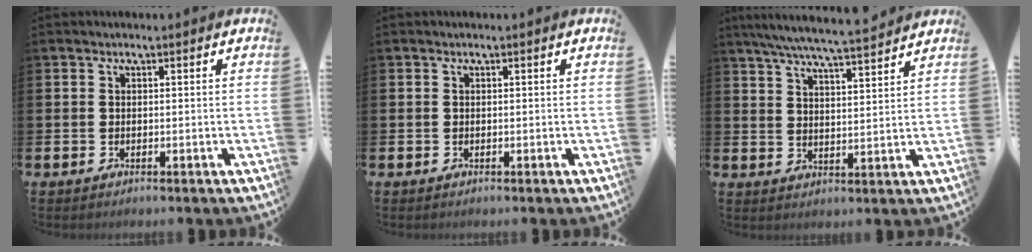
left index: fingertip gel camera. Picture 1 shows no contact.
{"total": 0.0}
{"total": 6.6, "force": [6.2, 0.1, 2.3], "torque": [-0.059, -0.039, 0.109]}